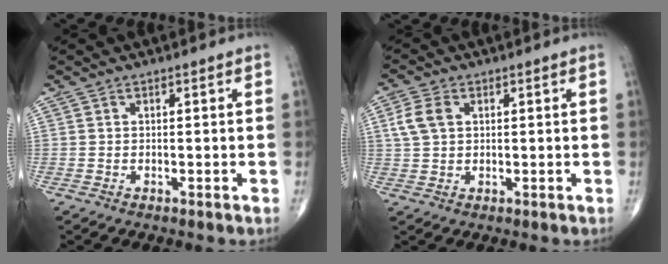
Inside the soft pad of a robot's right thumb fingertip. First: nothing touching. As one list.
[{"total": 5.0, "force": [1.4, 3.4, 3.4], "torque": [-0.072, 0.006, 0.026]}]